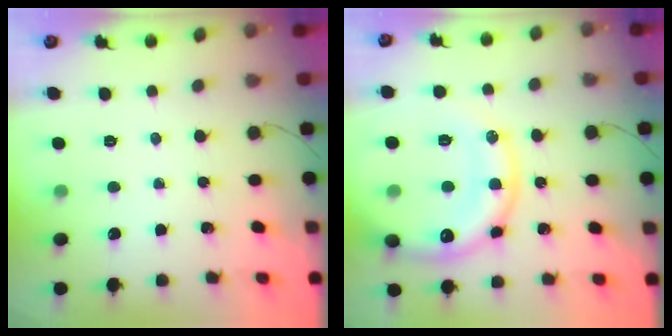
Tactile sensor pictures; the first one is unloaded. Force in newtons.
{"total": 21.7, "press": 21.5, "slide": 3.0}